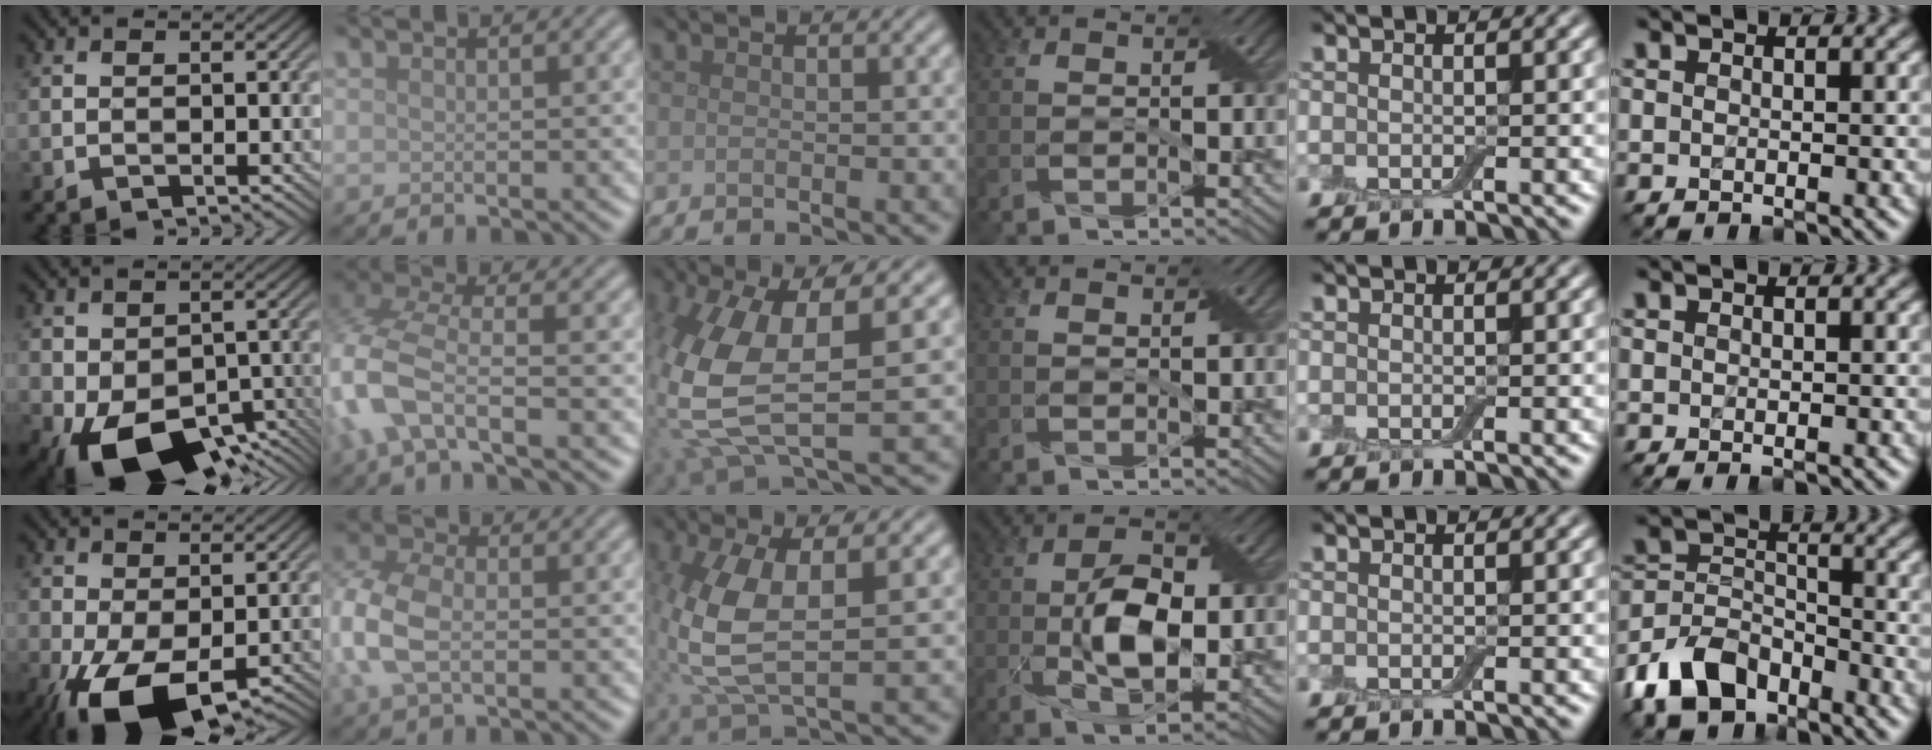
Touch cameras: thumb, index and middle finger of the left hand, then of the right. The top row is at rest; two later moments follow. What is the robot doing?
{"motion": "extract", "object": "airpods case & airpods"}